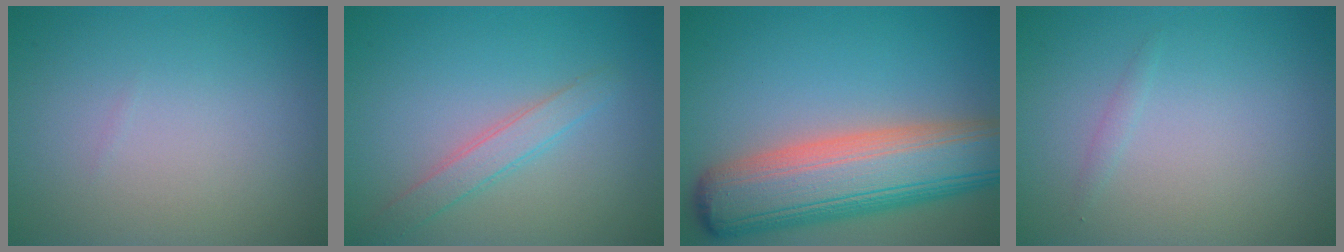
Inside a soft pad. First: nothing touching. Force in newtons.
{"total": 2.2, "press": 2.2, "slide": 0.1}
{"total": 11.1, "press": 11.1, "slide": 0.8}
{"total": 0.5, "press": 0.5, "slide": 0.1}